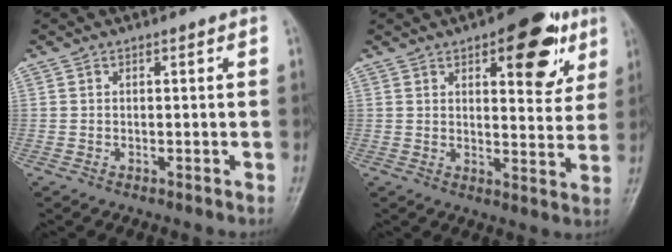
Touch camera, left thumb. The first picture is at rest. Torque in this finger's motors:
{"motor_torque": [1.67, 1.42, 1.04, -1.22, 0.14]}